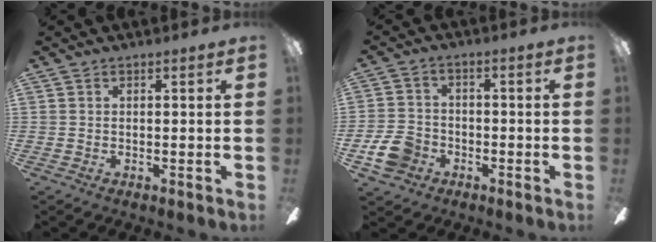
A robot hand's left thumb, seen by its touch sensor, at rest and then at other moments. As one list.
[{"total": 8.1, "force": [-3.5, 6.3, 3.8], "torque": [-0.099, 0.025, -0.065]}]